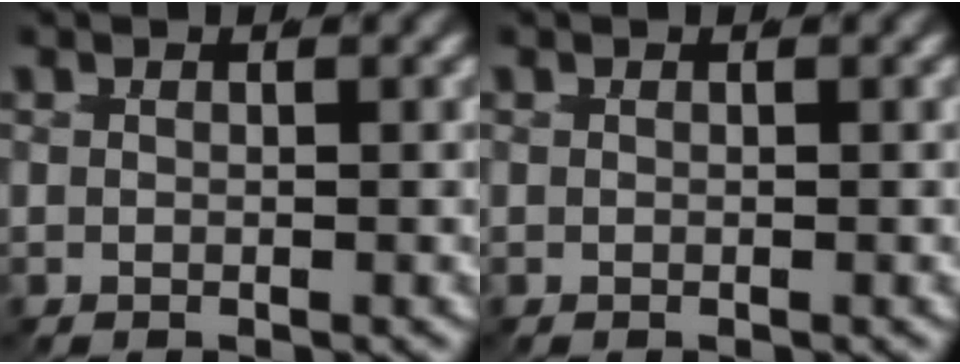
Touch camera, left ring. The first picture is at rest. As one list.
[{"total": 0.0}]